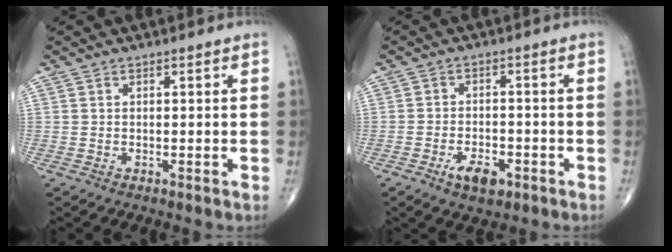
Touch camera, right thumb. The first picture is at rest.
{"total": 5.5, "force": [-2.9, 2.8, 3.8], "torque": [-0.056, 0.010, -0.046]}